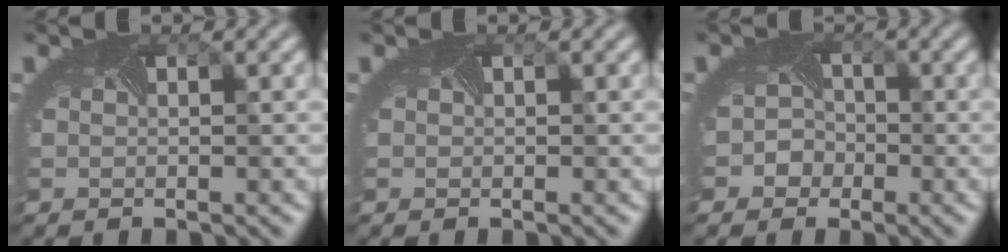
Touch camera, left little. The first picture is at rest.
{"total": 0.0}
{"total": 2.3, "force": [-1.1, 2.0, 0.2], "torque": [0.014, 0.000, -0.022]}